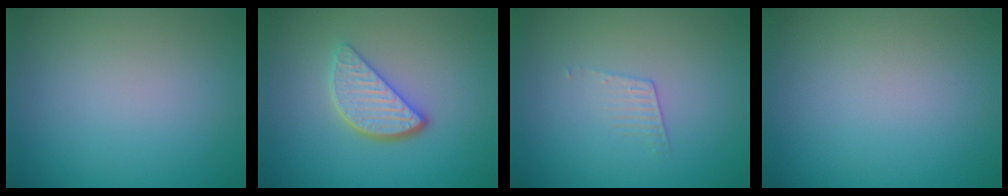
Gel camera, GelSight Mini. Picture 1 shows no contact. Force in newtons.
{"total": 3.9, "press": 3.0, "slide": 2.4}
{"total": 1.1, "press": 0.2, "slide": 1.1}
{"total": 0.0}